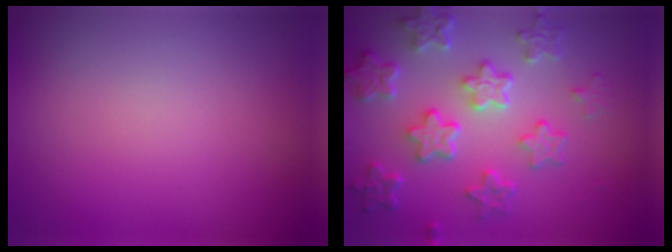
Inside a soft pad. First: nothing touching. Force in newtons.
{"total": 6.5, "press": 4.9, "slide": 4.3}